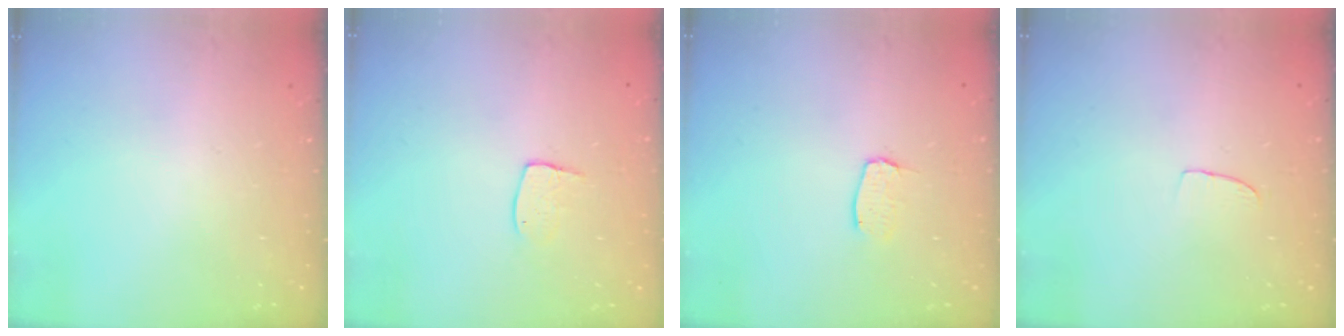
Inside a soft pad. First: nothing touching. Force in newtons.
{"total": 5.9, "press": 5.9, "slide": 0.4}
{"total": 3.6, "press": 3.6, "slide": 0.3}
{"total": 2.5, "press": 2.5, "slide": 0.1}